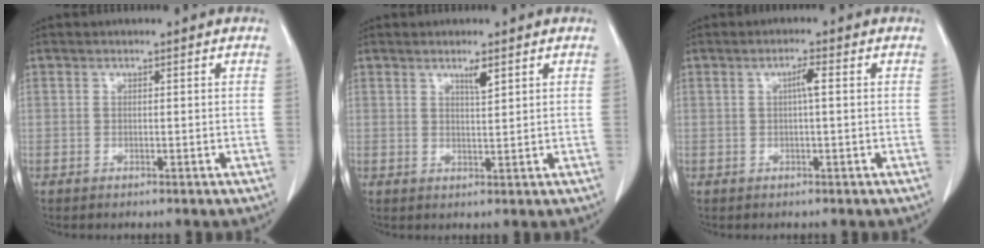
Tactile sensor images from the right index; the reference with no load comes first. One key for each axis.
{"total": 2.1, "fx": 1.4, "fy": 0.1, "fz": 1.6, "tx": -0.031, "ty": -0.003, "tz": 0.025}
{"total": 2.0, "fx": 0.3, "fy": 0.2, "fz": 2.0, "tx": -0.034, "ty": 0.004, "tz": 0.005}